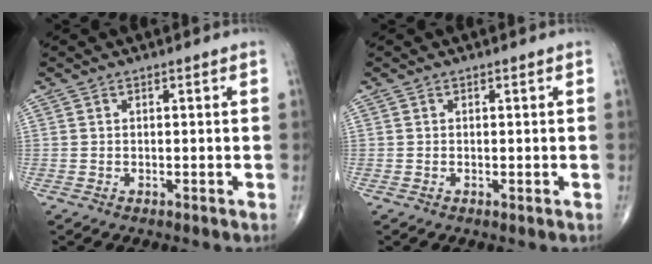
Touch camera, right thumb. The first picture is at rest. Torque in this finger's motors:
{"motor_torque": [-0.28, 0.76, -0.35, -0.22, -0.01]}